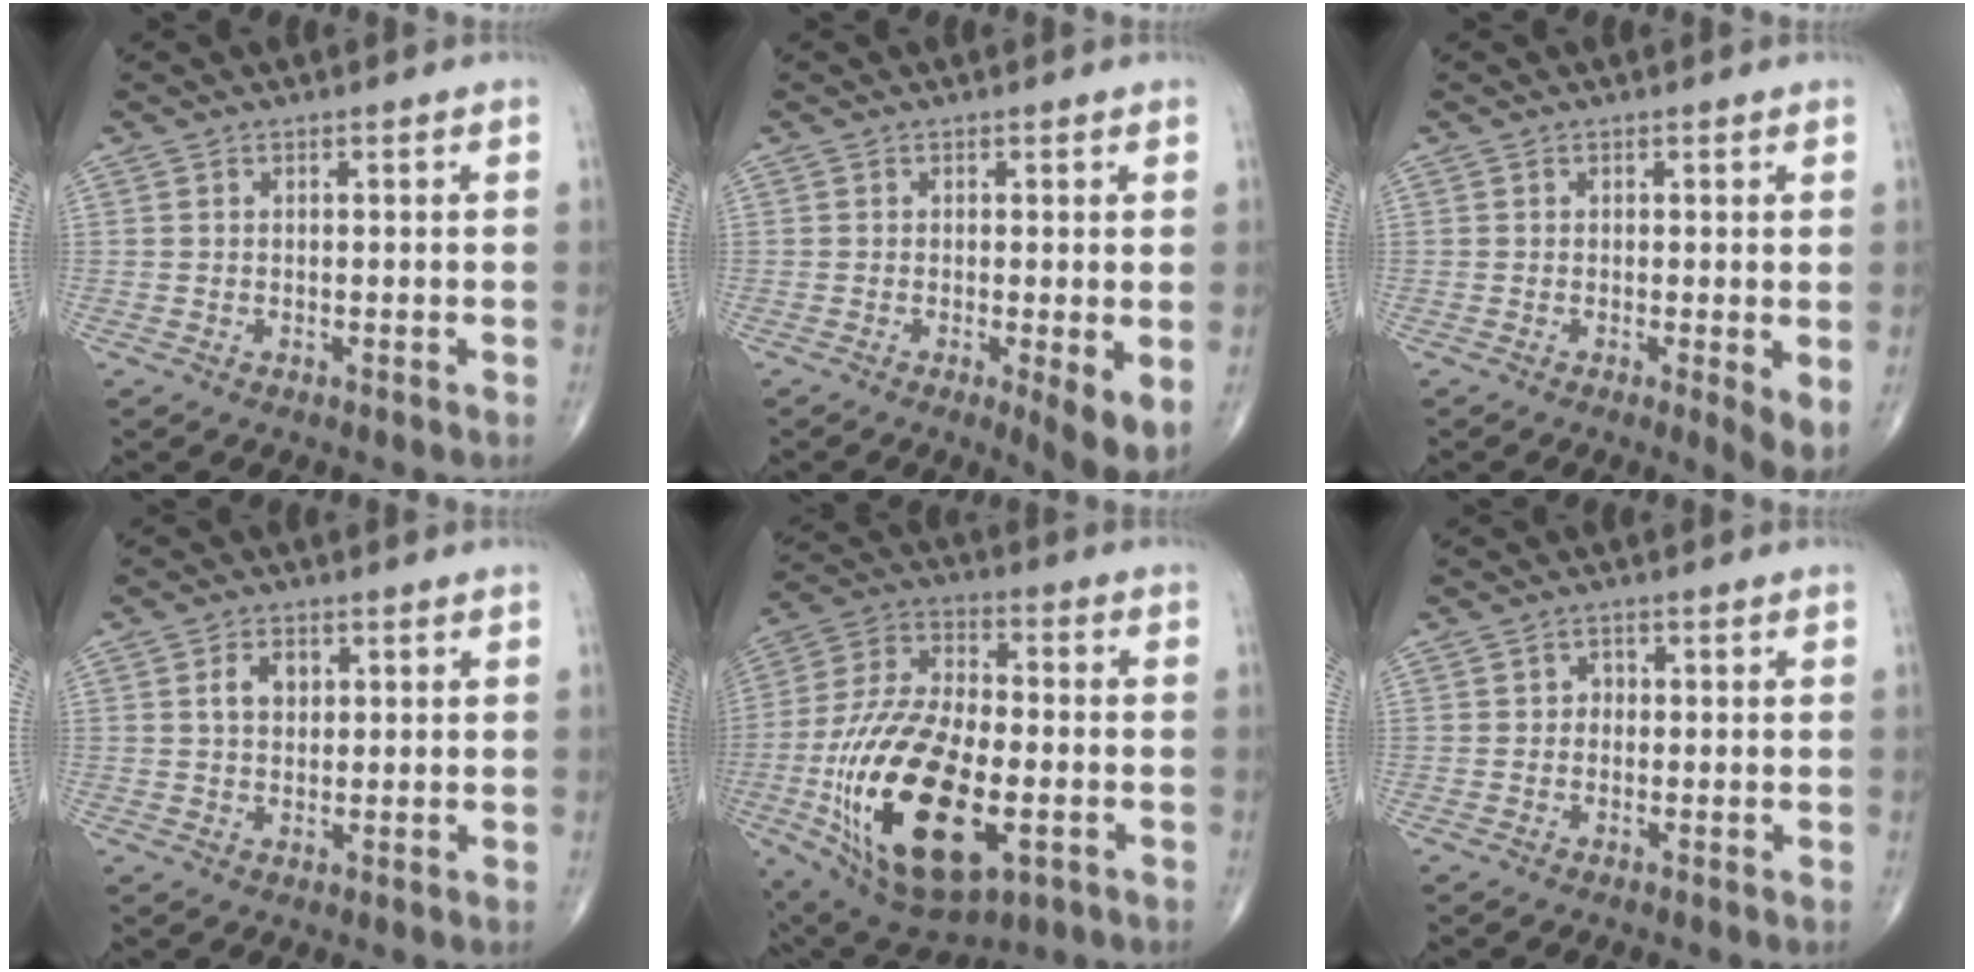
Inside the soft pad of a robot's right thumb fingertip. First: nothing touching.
{"total": 5.2, "force": [-0.7, 1.2, 5.0], "torque": [-0.079, -0.017, -0.014]}
{"total": 3.8, "force": [-0.1, 0.9, 3.7], "torque": [-0.056, -0.014, -0.006]}
{"total": 4.0, "force": [1.2, 2.7, 2.6], "torque": [-0.037, 0.002, 0.020]}
{"total": 27.0, "force": [-7.2, 13.5, 22.2], "torque": [-0.447, 0.003, -0.110]}
{"total": 1.4, "force": [-0.1, 1.3, 0.6], "torque": [0.001, 0.005, -0.008]}